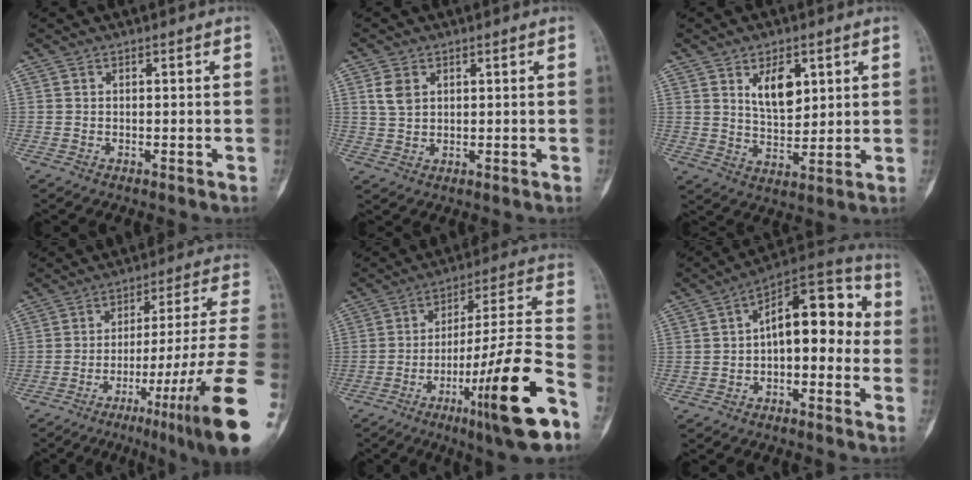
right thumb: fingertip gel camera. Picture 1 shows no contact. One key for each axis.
{"total": 3.9, "fx": 1.5, "fy": 2.7, "fz": 2.4, "tx": -0.037, "ty": -0.002, "tz": 0.033}
{"total": 8.0, "fx": 3.3, "fy": 4.3, "fz": 5.9, "tx": -0.079, "ty": -0.025, "tz": 0.064}
{"total": 23.3, "fx": -10.5, "fy": 1.6, "fz": 20.7, "tx": -0.254, "ty": 0.050, "tz": -0.153}
{"total": 21.9, "fx": -11.1, "fy": 2.0, "fz": 18.8, "tx": -0.293, "ty": 0.052, "tz": -0.172}
{"total": 14.2, "fx": -0.1, "fy": 7.5, "fz": 12.0, "tx": -0.137, "ty": 0.048, "tz": -0.019}